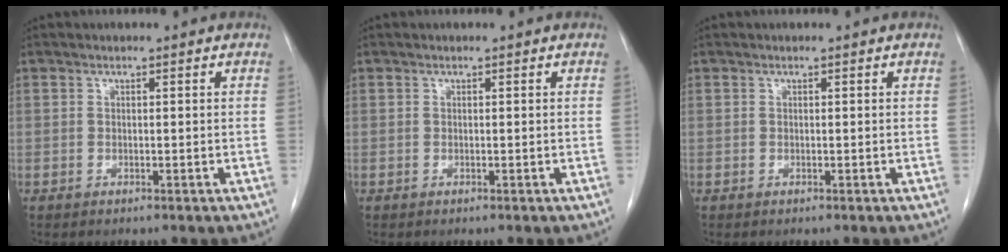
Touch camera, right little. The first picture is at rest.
{"total": 0.0}
{"total": 0.0}